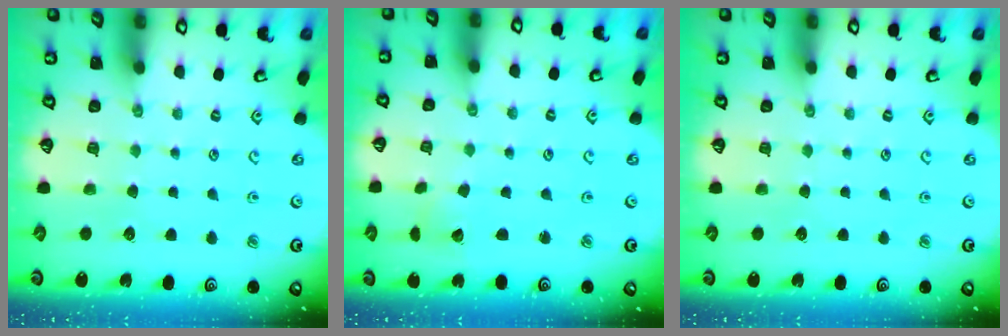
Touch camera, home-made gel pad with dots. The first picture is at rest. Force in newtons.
{"total": 2.6, "press": 2.5, "slide": 0.3}
{"total": 0.0}